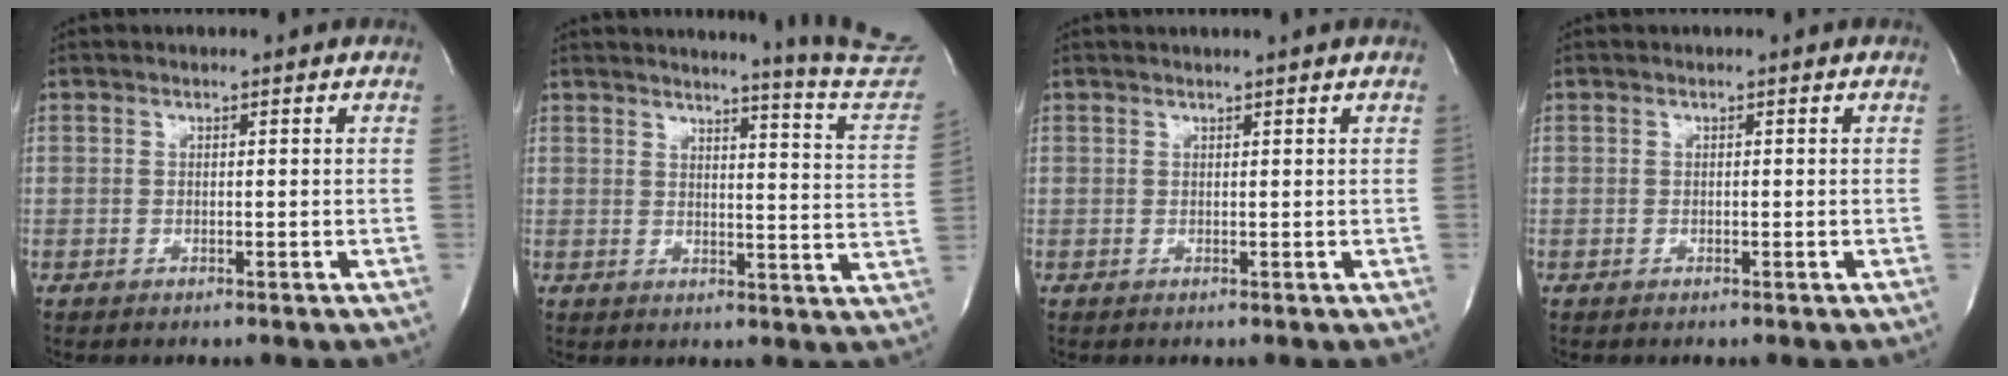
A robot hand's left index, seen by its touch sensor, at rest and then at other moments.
{"total": 14.2, "force": [13.8, -2.3, 2.9], "torque": [-0.040, -0.131, 0.140]}
{"total": 1.7, "force": [1.4, -0.6, 0.7], "torque": [-0.015, 0.001, 0.024]}
{"total": 0.0}